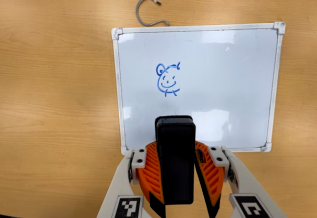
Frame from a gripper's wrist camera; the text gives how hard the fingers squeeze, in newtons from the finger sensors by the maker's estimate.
{"total": 11.3, "left": 9.9, "right": 12.7}